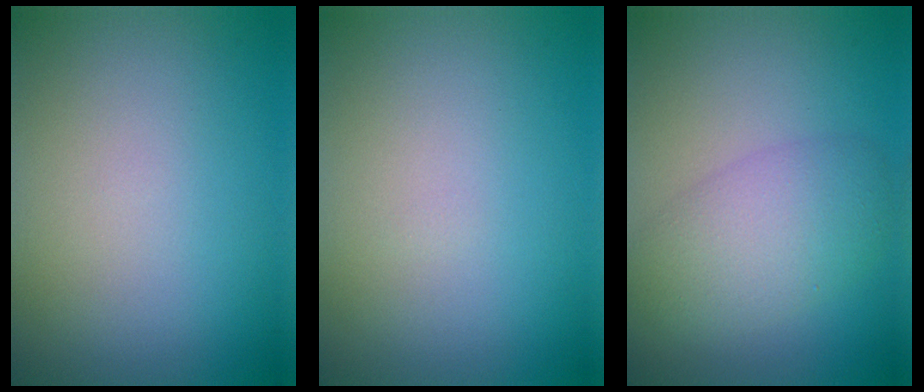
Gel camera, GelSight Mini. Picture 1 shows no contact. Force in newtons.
{"total": 0.0}
{"total": 5.2, "press": 5.2, "slide": 0.2}